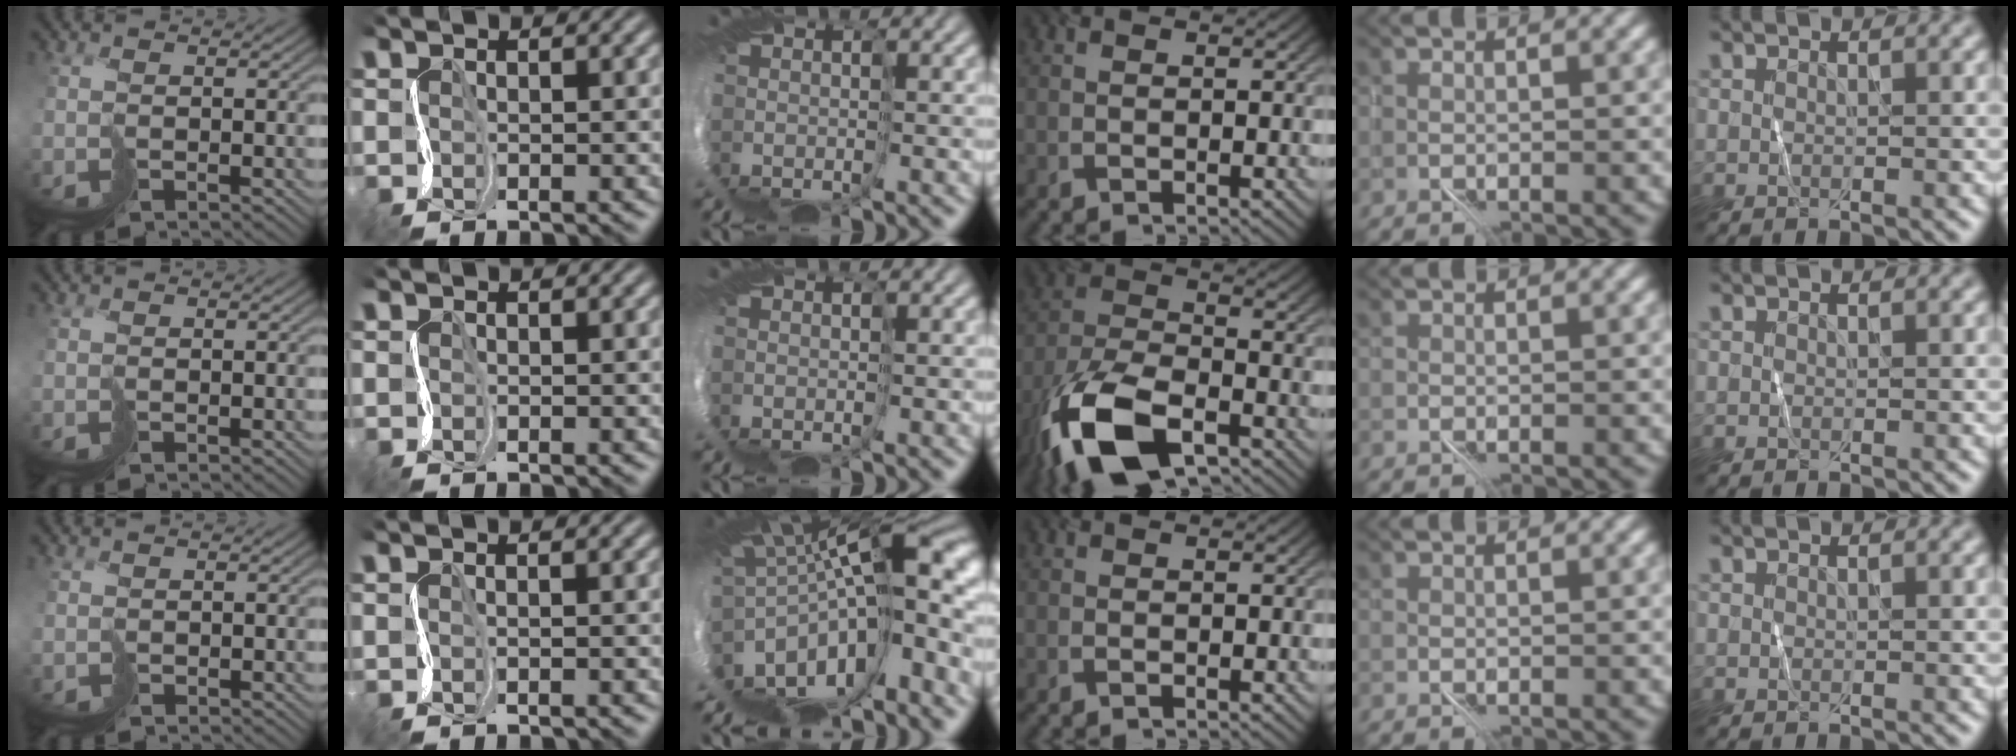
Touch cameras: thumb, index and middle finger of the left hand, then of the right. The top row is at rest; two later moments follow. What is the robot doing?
{"motion": "cut", "object": "paper bag"}